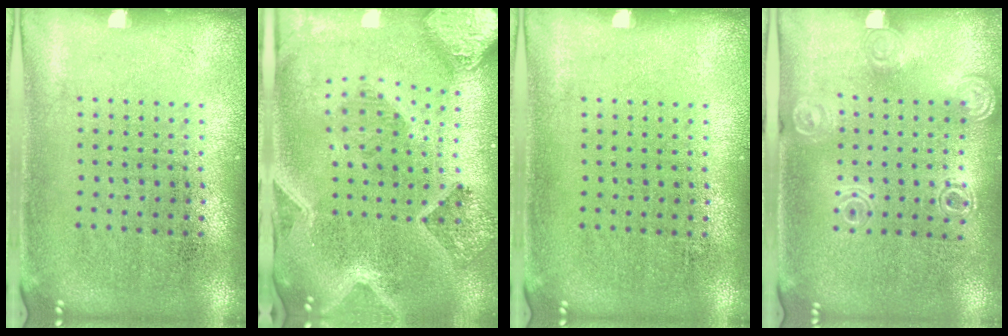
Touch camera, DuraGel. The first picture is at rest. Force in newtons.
{"total": 2.9, "press": 2.6, "slide": 1.4}
{"total": 0.0}
{"total": 1.3, "press": 1.2, "slide": 0.3}